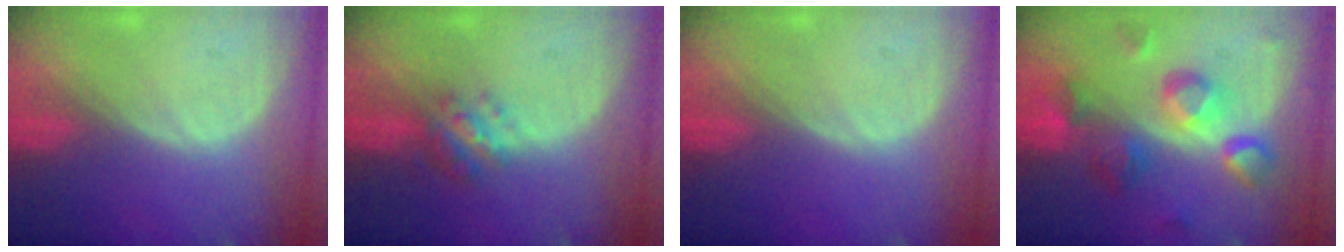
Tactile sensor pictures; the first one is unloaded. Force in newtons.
{"total": 4.9, "press": 4.5, "slide": 1.9}
{"total": 0.0}
{"total": 8.9, "press": 8.5, "slide": 2.7}